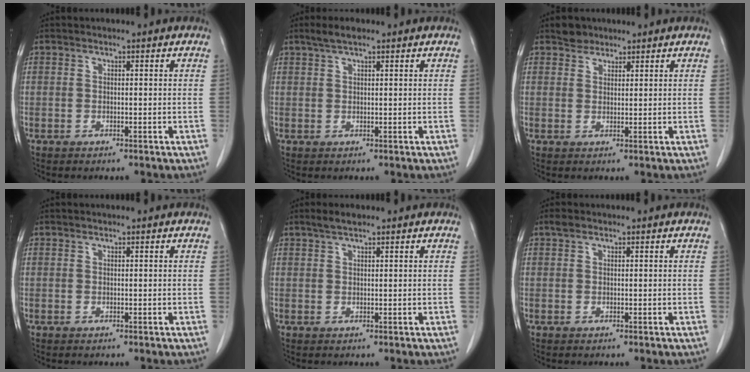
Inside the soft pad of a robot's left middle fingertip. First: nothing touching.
{"total": 2.6, "force": [1.9, 0.5, 1.7], "torque": [-0.037, 0.011, 0.036]}
{"total": 2.2, "force": [1.8, 1.2, 0.2], "torque": [-0.003, 0.003, 0.028]}
{"total": 0.0}
{"total": 2.0, "force": [1.6, 0.4, 1.2], "torque": [-0.027, 0.009, 0.031]}
{"total": 0.9, "force": [0.6, 0.4, 0.4], "torque": [-0.010, 0.012, 0.012]}